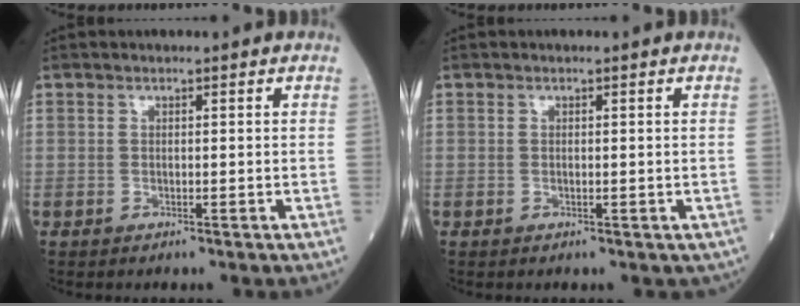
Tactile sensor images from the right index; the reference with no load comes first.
{"total": 0.7, "force": [-0.1, 0.6, 0.3], "torque": [-0.003, 0.002, 0.004]}